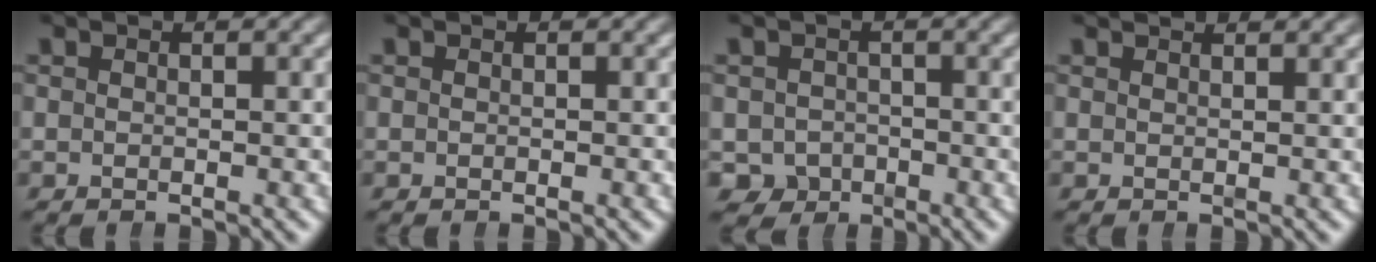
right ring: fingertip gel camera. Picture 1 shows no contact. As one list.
[{"total": 0.0}, {"total": 5.8, "force": [-3.0, 4.8, 1.5], "torque": [-0.027, -0.034, -0.042]}, {"total": 1.8, "force": [1.7, -0.6, 0.3], "torque": [0.005, 0.006, 0.026]}]